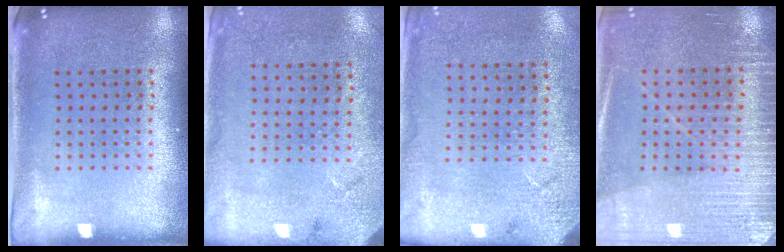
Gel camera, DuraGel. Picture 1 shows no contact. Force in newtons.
{"total": 2.7, "press": 2.2, "slide": 1.6}
{"total": 2.7, "press": 2.3, "slide": 1.3}
{"total": 3.0, "press": 2.9, "slide": 0.7}